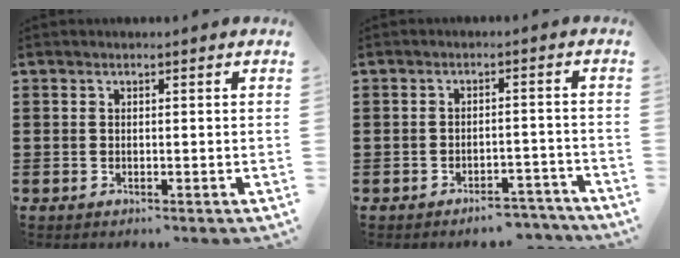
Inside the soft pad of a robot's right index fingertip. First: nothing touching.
{"total": 3.7, "force": [-3.7, 0.5, 0.3], "torque": [-0.008, 0.005, -0.075]}